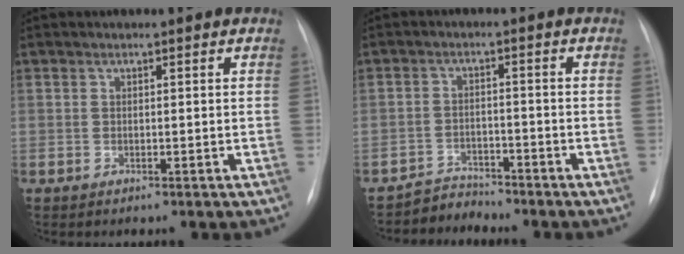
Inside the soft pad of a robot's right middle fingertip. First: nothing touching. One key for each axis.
{"total": 3.4, "fx": -3.1, "fy": 0.3, "fz": -1.4, "tx": 0.033, "ty": -0.006, "tz": -0.051}